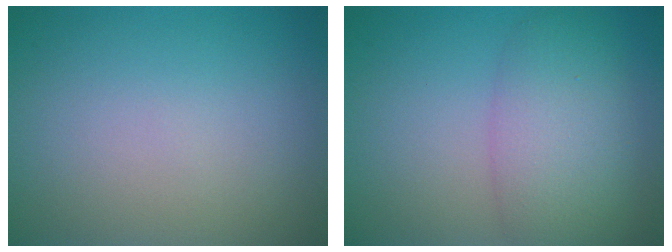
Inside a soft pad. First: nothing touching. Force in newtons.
{"total": 5.7, "press": 5.7, "slide": 0.5}